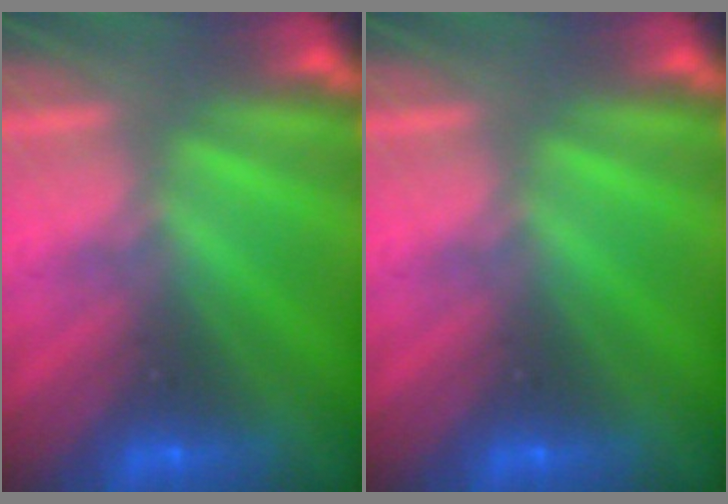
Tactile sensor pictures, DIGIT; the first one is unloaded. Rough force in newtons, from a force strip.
{"total": 0.0}